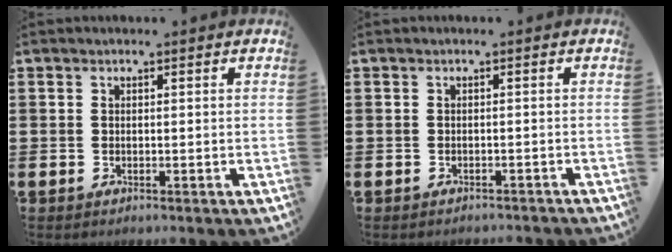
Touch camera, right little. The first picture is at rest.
{"total": 0.7, "force": [-0.7, 0.0, 0.0], "torque": [-0.002, -0.001, -0.015]}